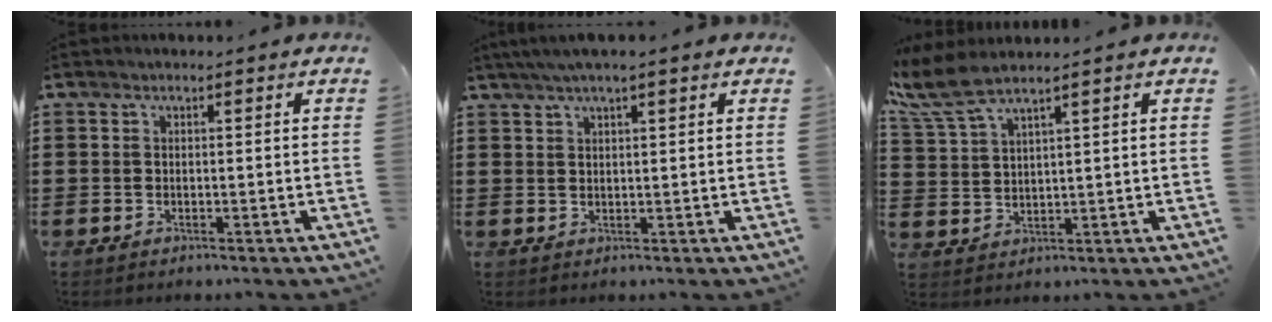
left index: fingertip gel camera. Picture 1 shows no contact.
{"total": 2.9, "force": [2.0, 0.2, 2.1], "torque": [-0.042, 0.007, 0.035]}
{"total": 6.2, "force": [4.7, 1.1, 3.9], "torque": [-0.107, -0.018, 0.079]}